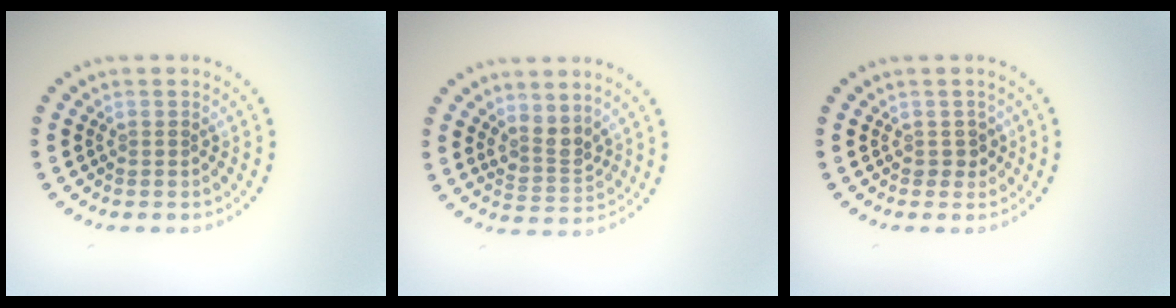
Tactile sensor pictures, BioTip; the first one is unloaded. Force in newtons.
{"total": 2.5, "press": 1.9, "slide": 1.6}
{"total": 1.1, "press": 0.9, "slide": 0.6}